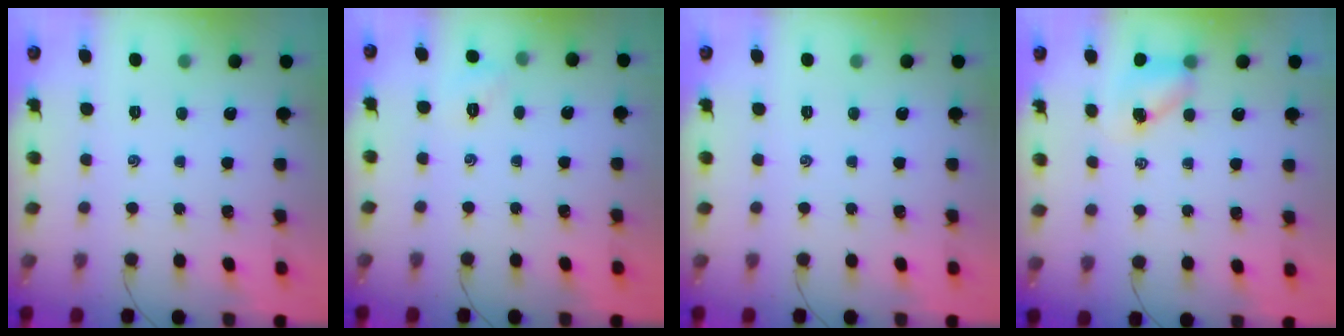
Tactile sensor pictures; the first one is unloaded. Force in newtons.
{"total": 2.6, "press": 2.6, "slide": 0.6}
{"total": 0.0}
{"total": 4.9, "press": 4.8, "slide": 0.3}